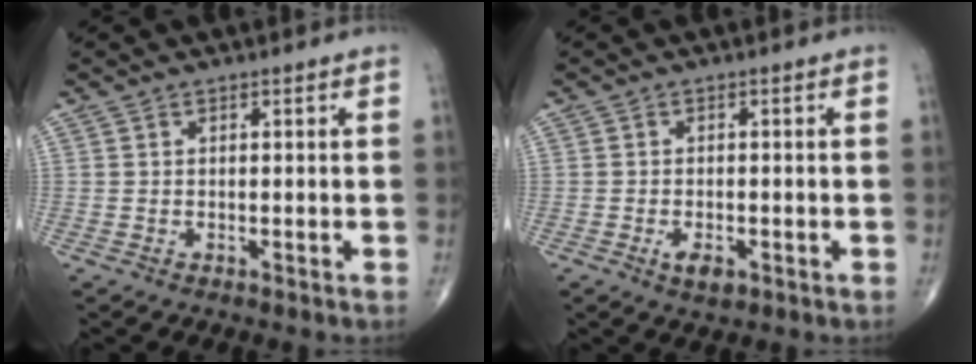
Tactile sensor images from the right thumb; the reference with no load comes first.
{"total": 3.1, "force": [-1.3, 1.5, 2.3], "torque": [-0.038, -0.001, -0.019]}